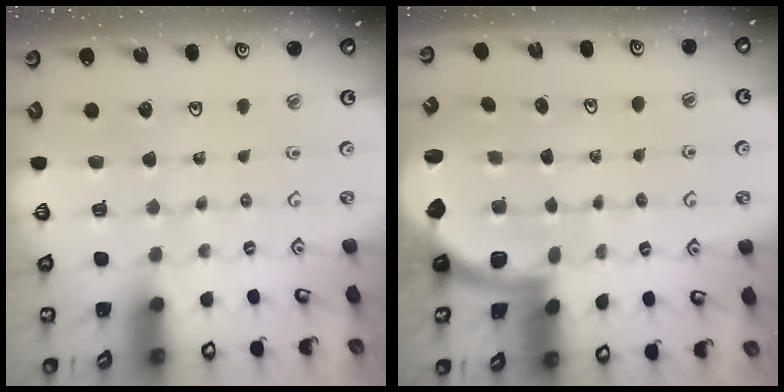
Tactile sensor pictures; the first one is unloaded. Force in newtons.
{"total": 2.0, "press": 1.9, "slide": 0.5}